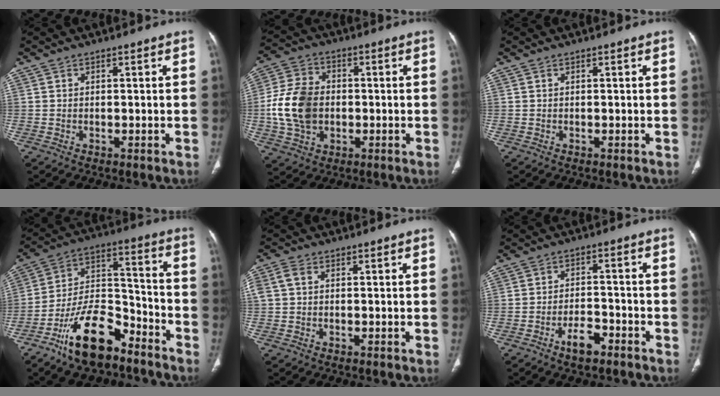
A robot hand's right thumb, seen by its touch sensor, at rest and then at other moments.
{"total": 12.8, "force": [-0.9, 9.5, 8.6], "torque": [-0.158, 0.015, -0.016]}
{"total": 0.0}
{"total": 16.7, "force": [-11.1, 7.5, 10.0], "torque": [-0.155, 0.086, -0.200]}
{"total": 2.8, "force": [0.4, 2.0, 1.9], "torque": [-0.054, 0.014, 0.006]}
{"total": 5.0, "force": [-3.3, 2.1, 3.1], "torque": [-0.048, 0.026, -0.054]}